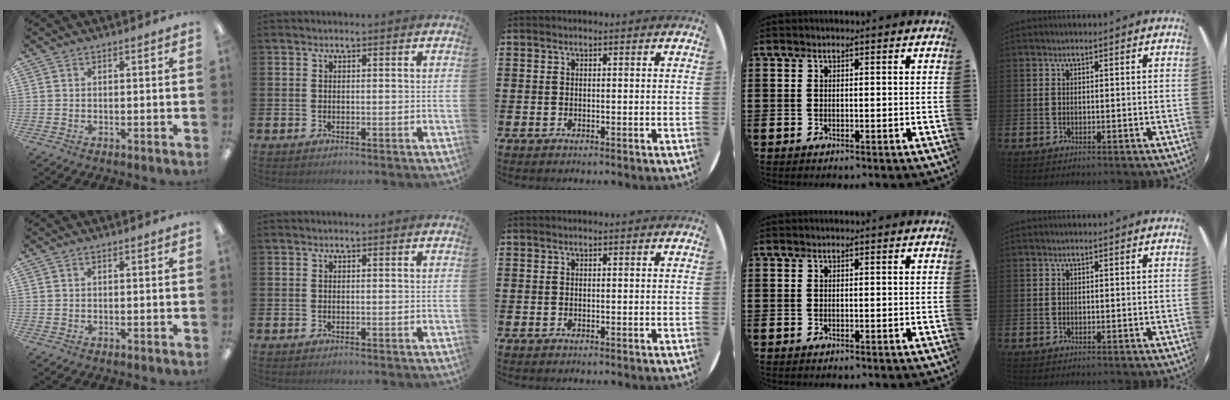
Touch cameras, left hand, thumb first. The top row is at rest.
{}